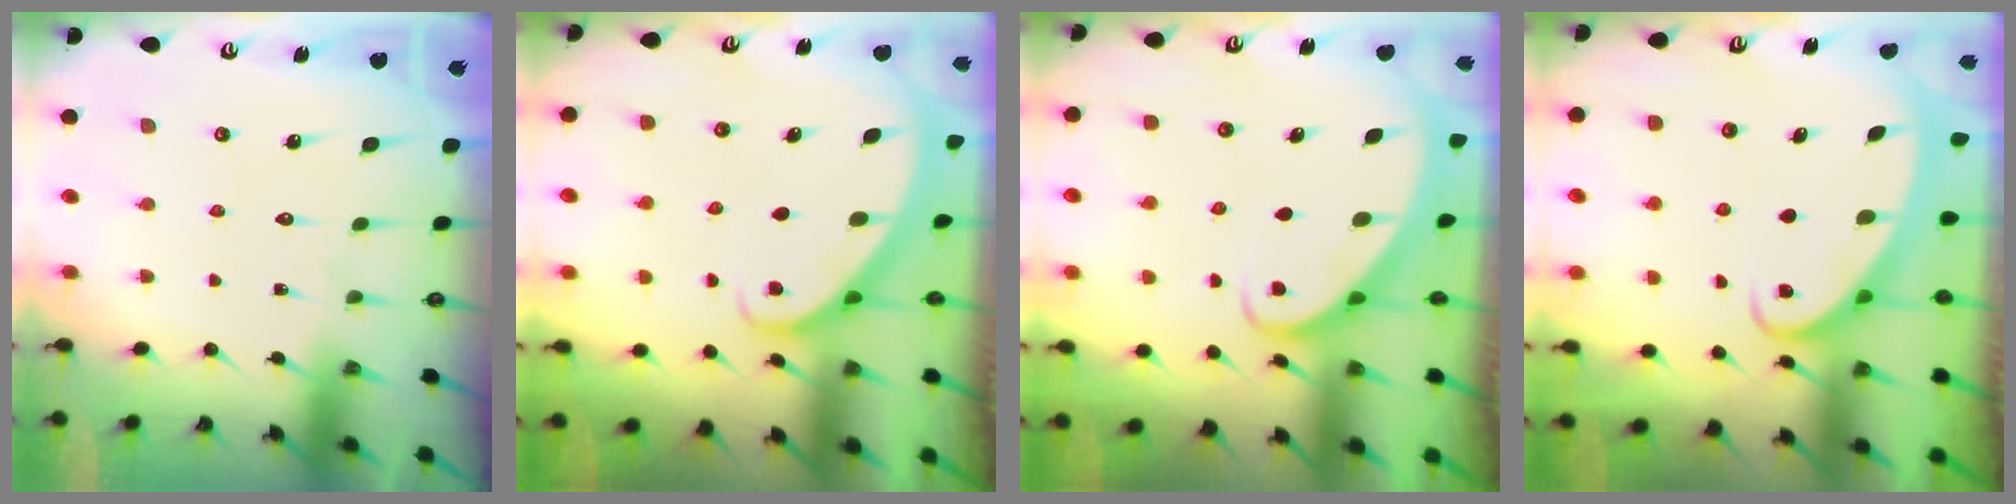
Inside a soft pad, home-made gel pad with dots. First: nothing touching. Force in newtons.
{"total": 1.9, "press": 1.9, "slide": 0.2}
{"total": 2.8, "press": 2.8, "slide": 0.2}
{"total": 2.5, "press": 2.4, "slide": 0.3}